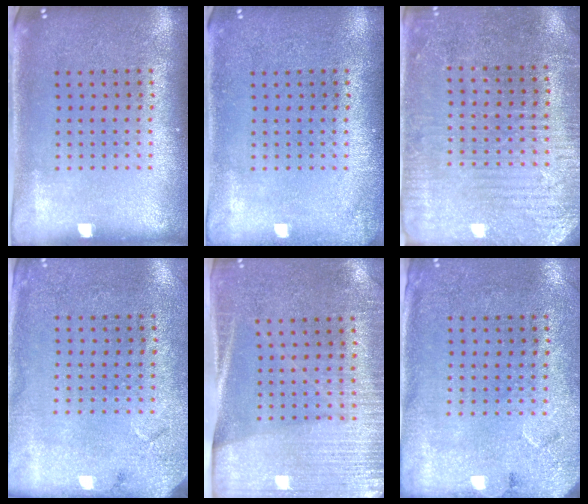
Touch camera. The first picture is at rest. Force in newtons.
{"total": 0.9, "press": 0.9, "slide": 0.1}
{"total": 3.0, "press": 2.9, "slide": 0.7}
{"total": 2.7, "press": 2.2, "slide": 1.6}
{"total": 2.8, "press": 2.5, "slide": 1.3}
{"total": 2.7, "press": 2.2, "slide": 1.6}